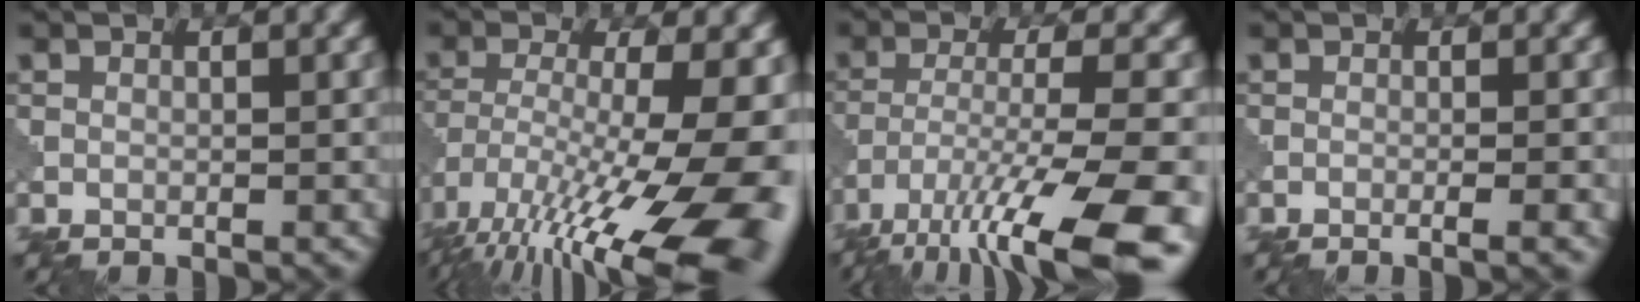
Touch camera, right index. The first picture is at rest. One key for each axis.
{"total": 18.1, "fx": -8.4, "fy": 6.0, "fz": 14.8, "tx": -0.236, "ty": -0.021, "tz": -0.115}
{"total": 13.8, "fx": -9.0, "fy": 3.1, "fz": 10.0, "tx": -0.191, "ty": -0.020, "tz": -0.136}
{"total": 2.4, "fx": -0.7, "fy": 0.7, "fz": 2.2, "tx": -0.019, "ty": 0.004, "tz": -0.019}